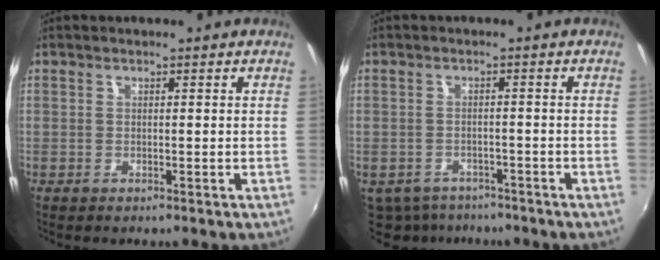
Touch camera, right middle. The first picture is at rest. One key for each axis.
{"total": 8.5, "fx": -6.5, "fy": 4.7, "fz": 2.8, "tx": -0.078, "ty": -0.026, "tz": -0.092}